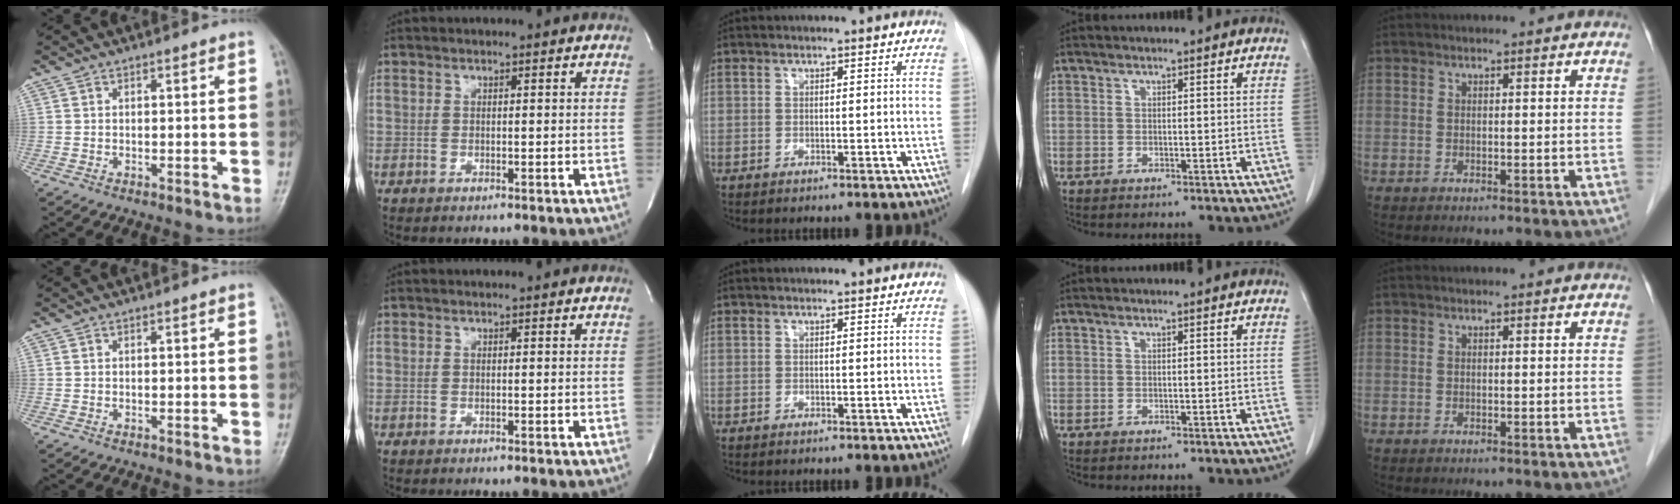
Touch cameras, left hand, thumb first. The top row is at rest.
{}